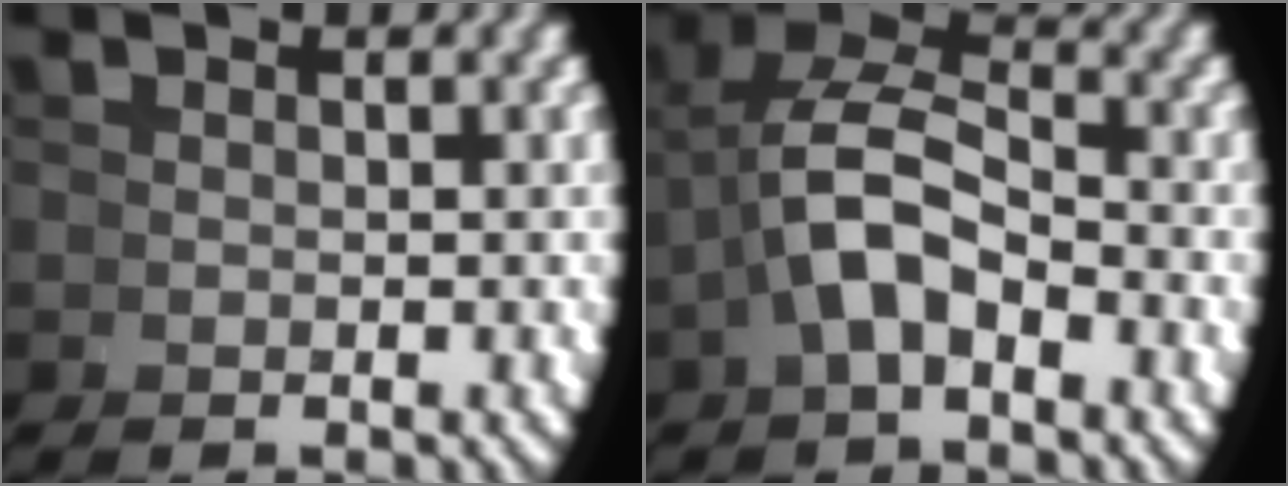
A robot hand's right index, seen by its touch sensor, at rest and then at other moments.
{"total": 7.2, "force": [0.7, 5.0, 5.1], "torque": [-0.097, 0.005, 0.004]}